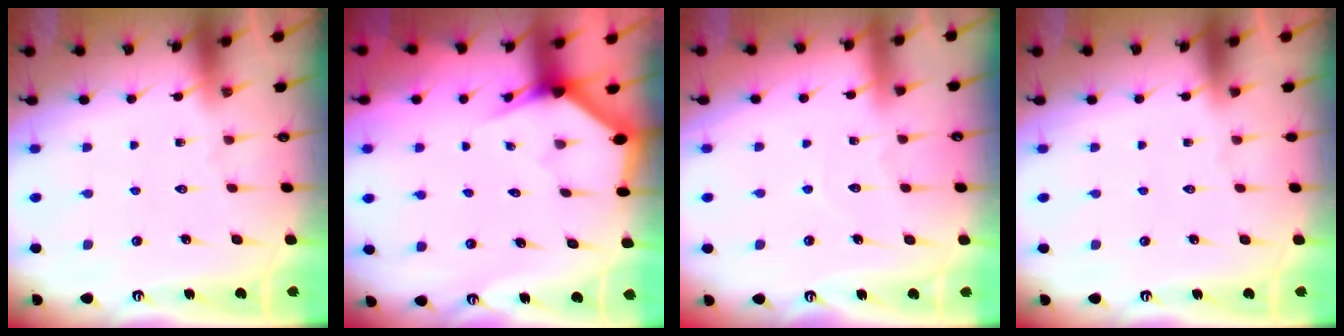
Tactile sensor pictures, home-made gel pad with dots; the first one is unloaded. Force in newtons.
{"total": 2.8, "press": 2.8, "slide": 0.1}
{"total": 4.3, "press": 4.3, "slide": 0.3}
{"total": 0.0}